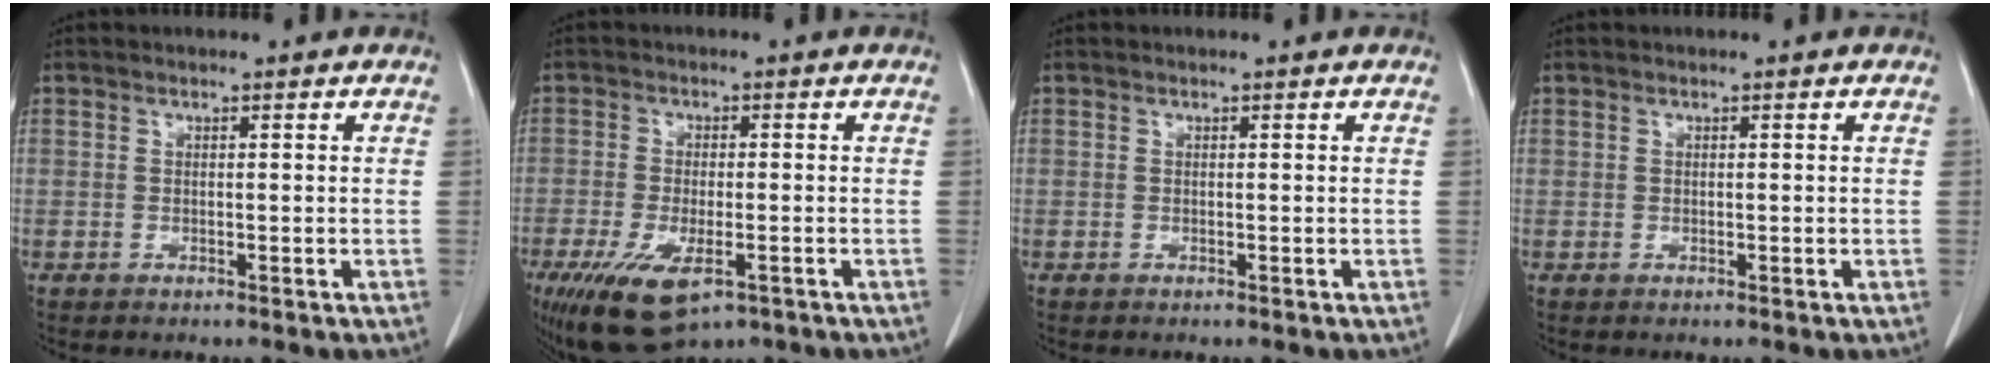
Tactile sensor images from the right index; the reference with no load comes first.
{"total": 10.2, "force": [-5.3, 4.0, 7.6], "torque": [-0.141, -0.022, -0.080]}
{"total": 0.0}
{"total": 0.0}